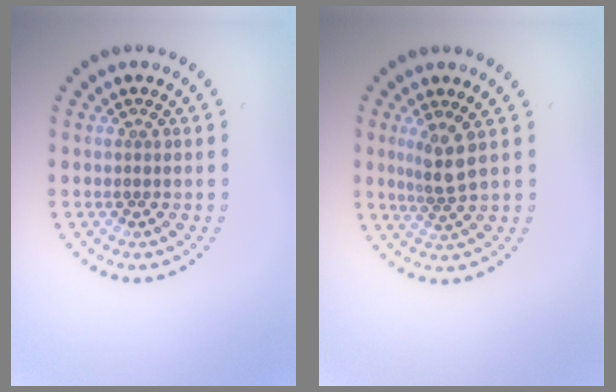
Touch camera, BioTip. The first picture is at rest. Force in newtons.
{"total": 2.6, "press": 1.9, "slide": 1.7}